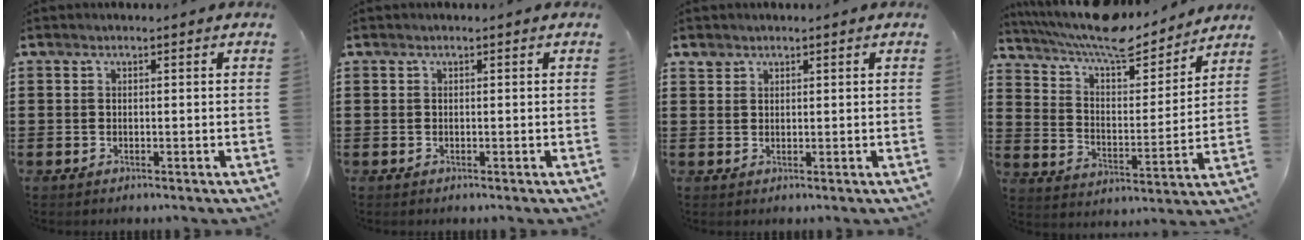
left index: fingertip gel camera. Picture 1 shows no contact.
{"total": 0.0}
{"total": 1.4, "force": [1.2, 0.7, 0.1], "torque": [-0.006, 0.002, 0.024]}
{"total": 9.3, "force": [8.3, 1.8, 3.8], "torque": [-0.100, -0.049, 0.144]}